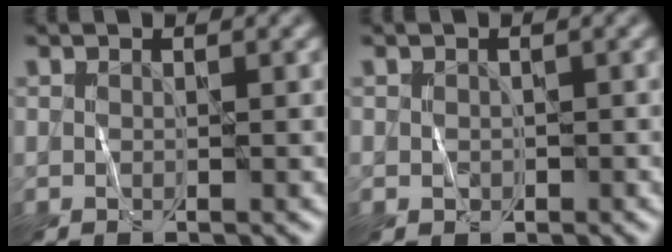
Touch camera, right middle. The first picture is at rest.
{"total": 1.0, "force": [-0.3, 0.9, 0.4], "torque": [-0.004, -0.006, -0.006]}